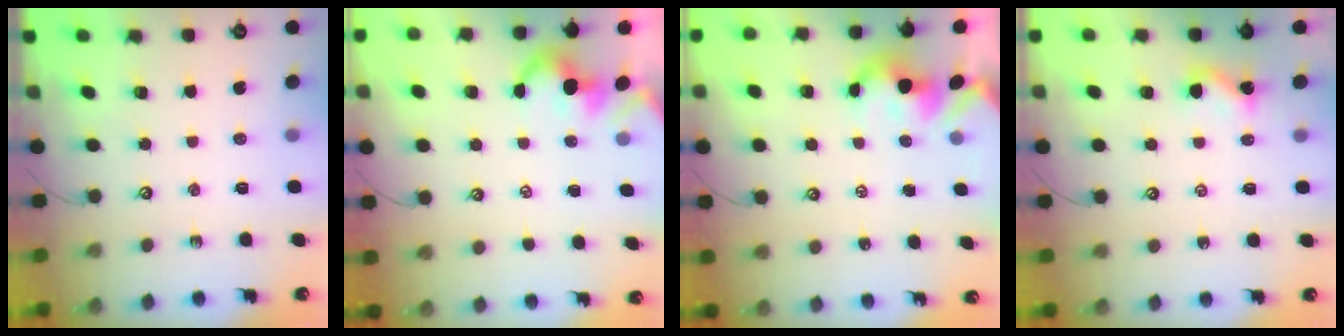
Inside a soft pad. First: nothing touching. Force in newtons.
{"total": 1.6, "press": 1.6, "slide": 0.2}
{"total": 2.7, "press": 2.7, "slide": 0.6}
{"total": 2.7, "press": 2.7, "slide": 0.3}